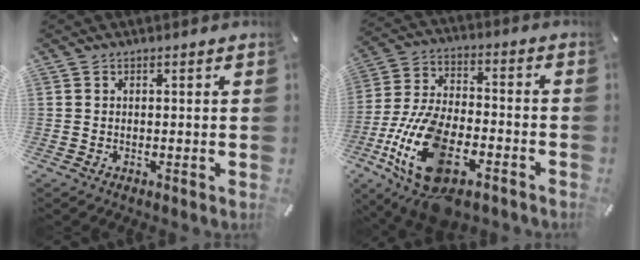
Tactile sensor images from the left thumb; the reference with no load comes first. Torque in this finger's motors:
{"motor_torque": [-0.92, 4.08, 1.46, 1.29, 0.53]}